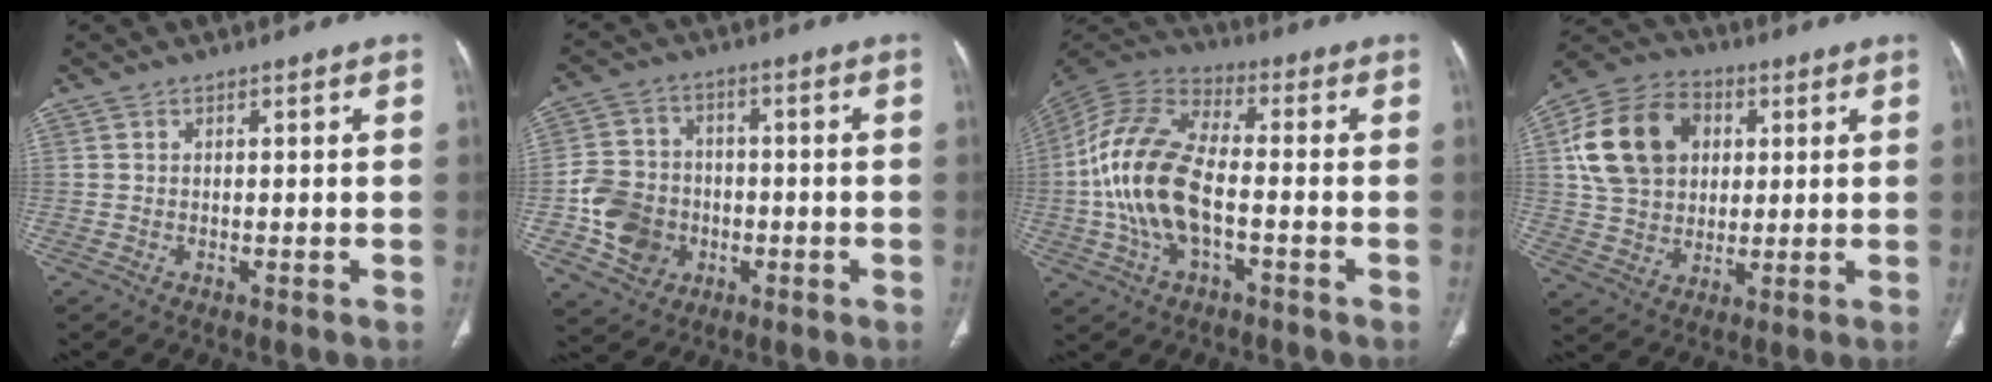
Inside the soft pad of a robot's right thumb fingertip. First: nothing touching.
{"total": 11.1, "force": [-2.7, 9.6, 4.9], "torque": [-0.063, 0.017, -0.045]}
{"total": 16.7, "force": [-2.7, 8.6, 14.1], "torque": [-0.292, 0.030, -0.054]}
{"total": 17.0, "force": [3.9, 13.3, 9.8], "torque": [-0.166, 0.013, 0.068]}